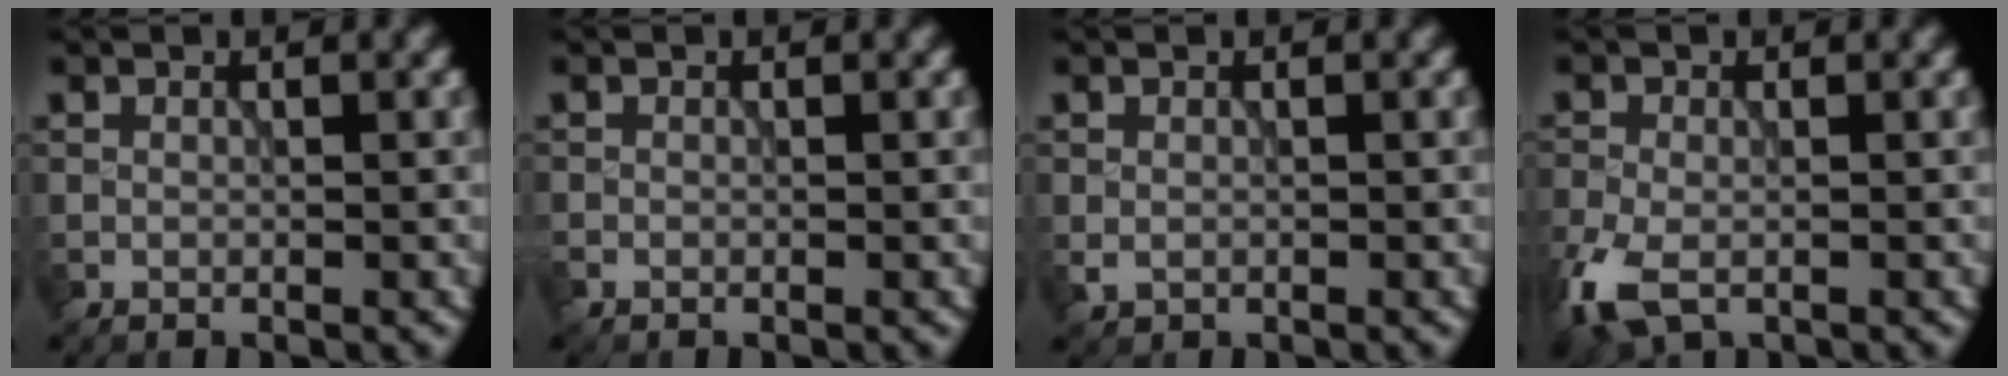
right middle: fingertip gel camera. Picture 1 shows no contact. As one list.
[{"total": 0.7, "force": [-0.6, 0.4, 0.2], "torque": [-0.006, -0.004, -0.013]}, {"total": 0.9, "force": [-0.2, 0.8, 0.5], "torque": [-0.011, -0.005, -0.003]}, {"total": 5.0, "force": [-2.6, 2.8, 3.3], "torque": [-0.084, -0.011, -0.056]}]